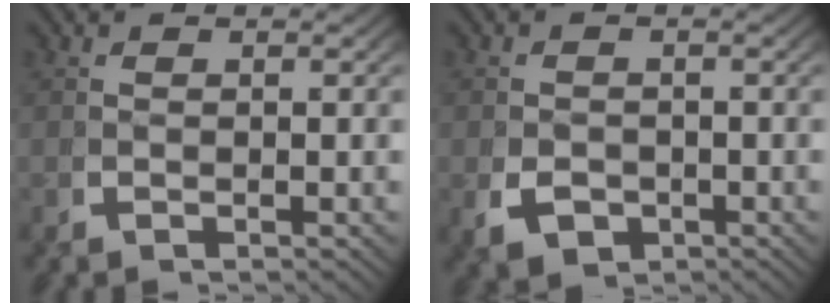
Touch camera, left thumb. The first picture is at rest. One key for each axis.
{"total": 3.4, "fx": -1.4, "fy": 2.5, "fz": 1.8, "tx": -0.036, "ty": -0.018, "tz": -0.016}